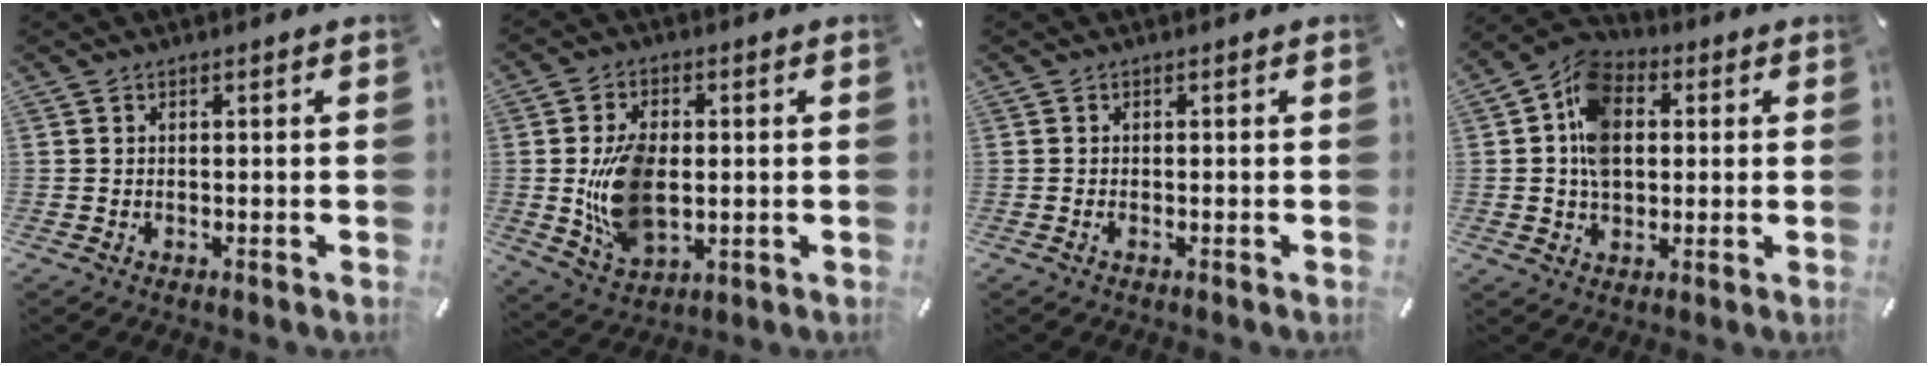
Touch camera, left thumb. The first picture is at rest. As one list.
[{"total": 13.7, "force": [-0.5, 8.9, 10.4], "torque": [-0.230, -0.005, -0.006]}, {"total": 0.6, "force": [-0.2, 0.1, 0.5], "torque": [-0.010, -0.003, -0.003]}, {"total": 11.2, "force": [1.2, 8.8, 6.9], "torque": [-0.142, 0.017, 0.024]}]